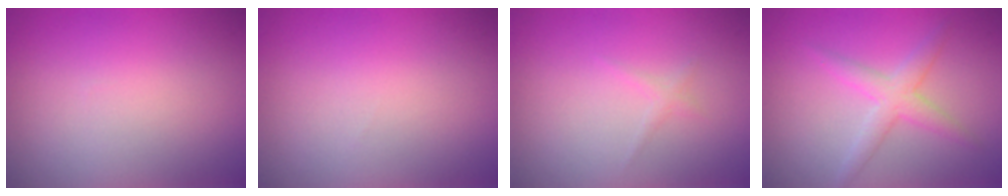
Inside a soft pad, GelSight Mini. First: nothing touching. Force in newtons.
{"total": 0.0}
{"total": 0.7, "press": 0.7, "slide": 0.1}
{"total": 2.6, "press": 2.6, "slide": 0.1}